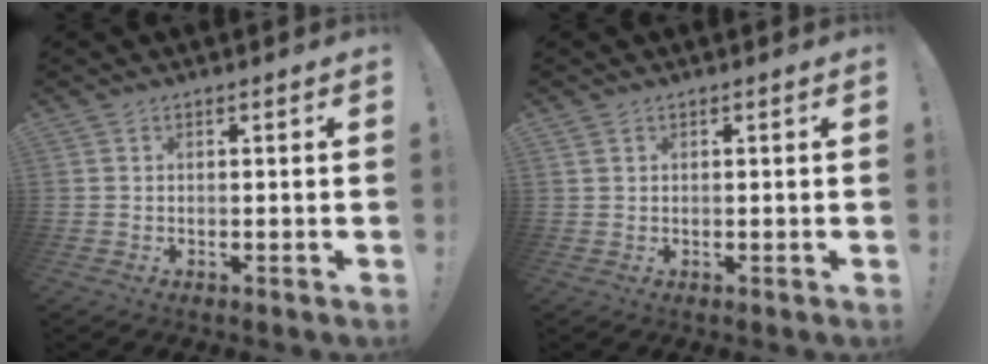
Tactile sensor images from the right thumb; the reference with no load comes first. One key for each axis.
{"total": 1.2, "fx": 0.8, "fy": 0.7, "fz": 0.5, "tx": -0.005, "ty": -0.002, "tz": 0.014}